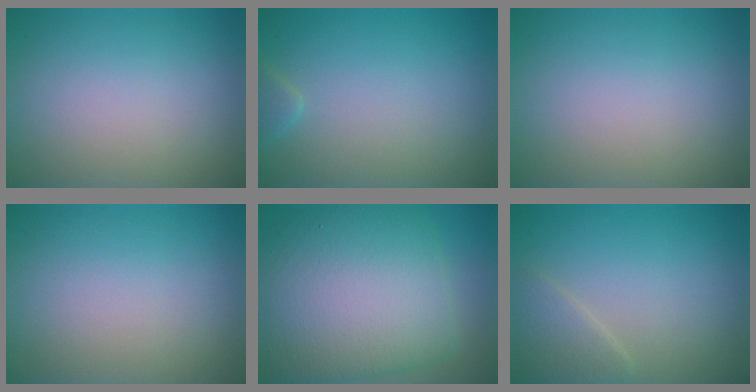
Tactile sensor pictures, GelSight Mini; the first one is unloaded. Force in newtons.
{"total": 1.0, "press": 1.0, "slide": 0.1}
{"total": 0.0}
{"total": 0.0}
{"total": 11.4, "press": 11.4, "slide": 0.4}
{"total": 2.1, "press": 2.1, "slide": 0.1}